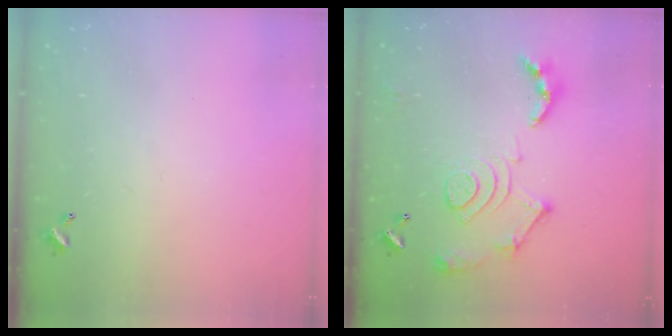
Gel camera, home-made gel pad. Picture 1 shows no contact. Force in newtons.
{"total": 16.8, "press": 16.7, "slide": 1.6}